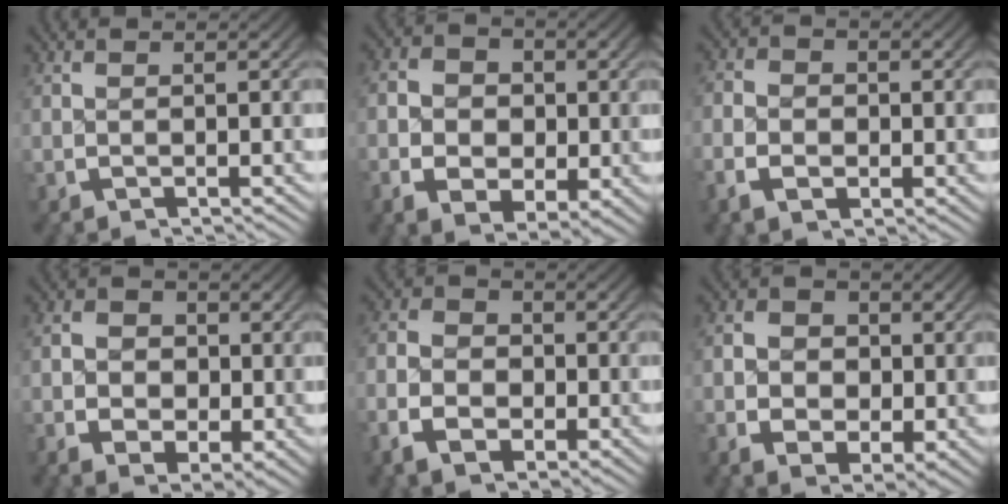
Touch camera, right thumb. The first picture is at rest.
{"total": 6.1, "force": [-0.5, 4.7, 3.9], "torque": [-0.071, -0.028, 0.000]}
{"total": 3.0, "force": [-0.9, 2.3, 1.8], "torque": [-0.027, -0.003, -0.019]}
{"total": 4.8, "force": [-0.3, 3.7, 3.0], "torque": [-0.050, -0.022, 0.000]}
{"total": 5.2, "force": [-1.1, 3.9, 3.4], "torque": [-0.059, -0.009, -0.019]}
{"total": 5.3, "force": [-0.5, 4.1, 3.4], "torque": [-0.061, -0.026, 0.001]}